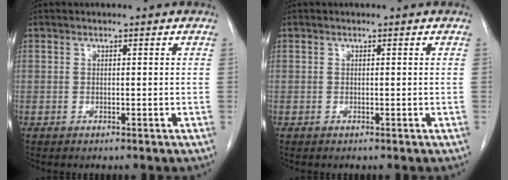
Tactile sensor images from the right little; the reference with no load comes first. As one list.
[{"total": 0.0}]